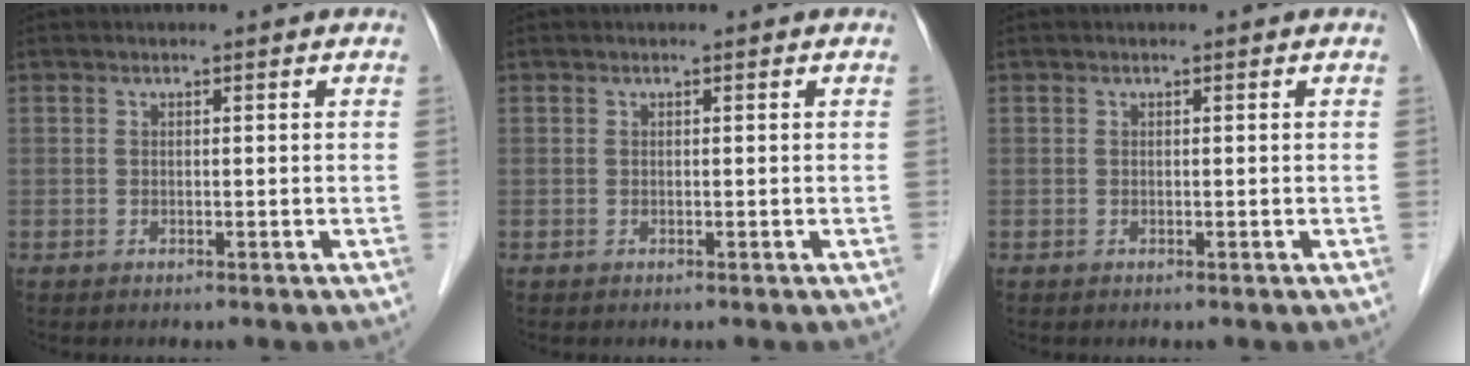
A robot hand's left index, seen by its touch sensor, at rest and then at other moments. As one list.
[{"total": 0.0}, {"total": 0.0}]